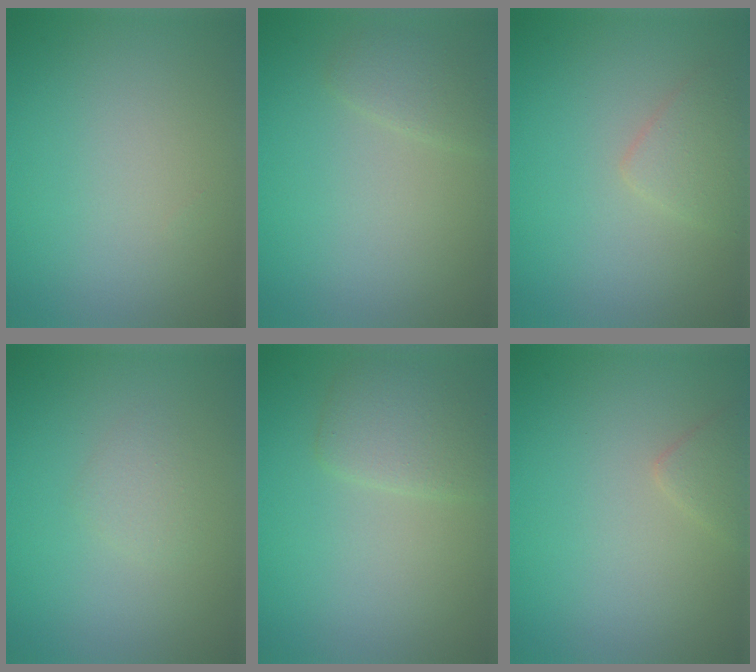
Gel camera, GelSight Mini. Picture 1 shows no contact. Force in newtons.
{"total": 1.6, "press": 1.6, "slide": 0.1}
{"total": 1.9, "press": 1.9, "slide": 0.1}
{"total": 1.1, "press": 1.1, "slide": 0.0}
{"total": 2.7, "press": 2.7, "slide": 0.1}
{"total": 1.3, "press": 1.3, "slide": 0.0}